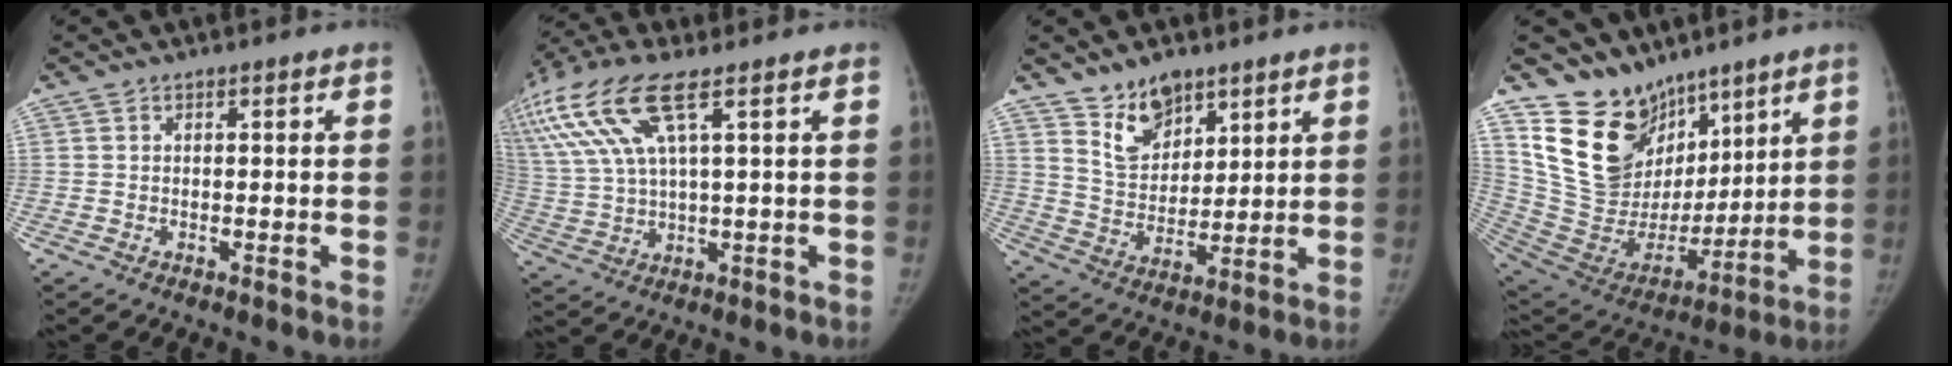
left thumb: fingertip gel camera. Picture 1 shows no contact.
{"total": 19.0, "force": [8.8, 6.4, 15.5], "torque": [-0.394, 0.011, 0.174]}
{"total": 8.9, "force": [6.4, 4.9, 3.8], "torque": [-0.033, -0.050, 0.123]}
{"total": 19.1, "force": [13.3, 12.0, 6.6], "torque": [-0.072, -0.067, 0.259]}